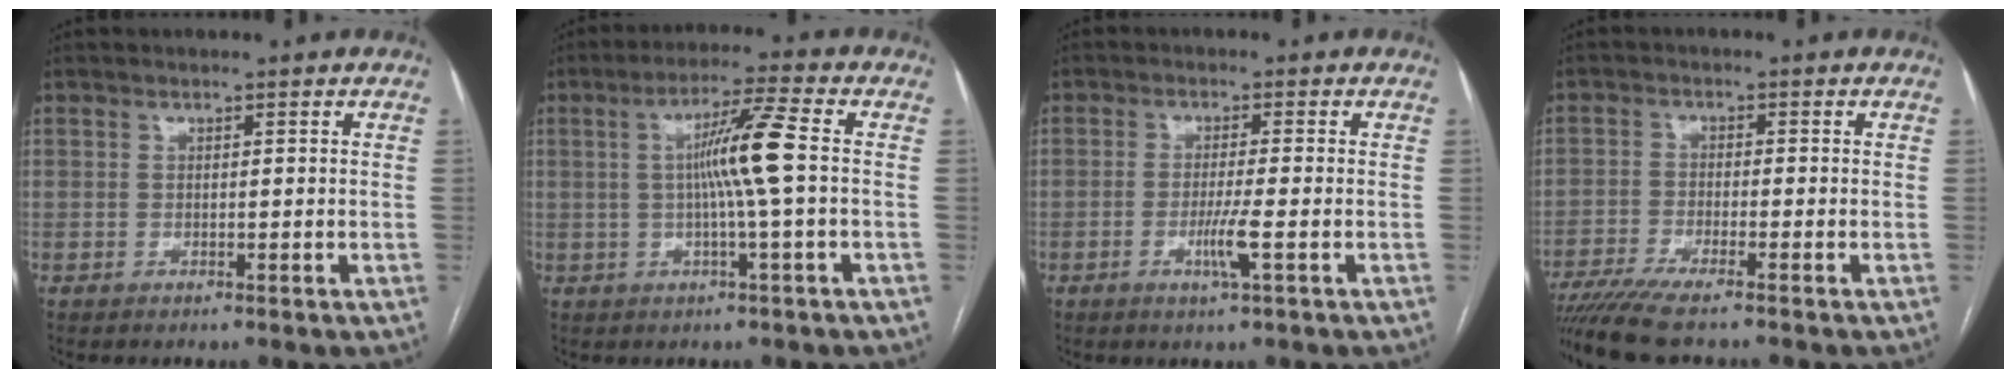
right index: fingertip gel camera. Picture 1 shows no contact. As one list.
[{"total": 8.1, "force": [0.2, -1.0, 8.1], "torque": [-0.145, 0.006, 0.003]}, {"total": 3.9, "force": [-1.3, -0.4, 3.6], "torque": [-0.072, -0.009, -0.025]}, {"total": 8.3, "force": [-6.7, -0.2, 4.9], "torque": [-0.081, -0.020, -0.113]}]